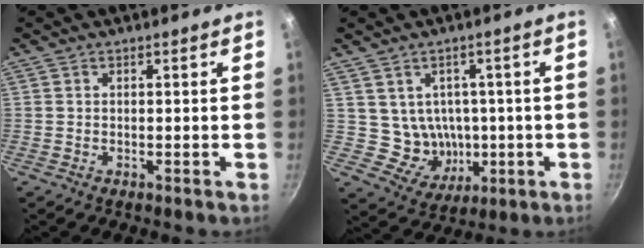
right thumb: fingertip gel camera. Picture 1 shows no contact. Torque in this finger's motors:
{"motor_torque": [-0.16, 0.32, -0.11, 0.43, 0.04]}